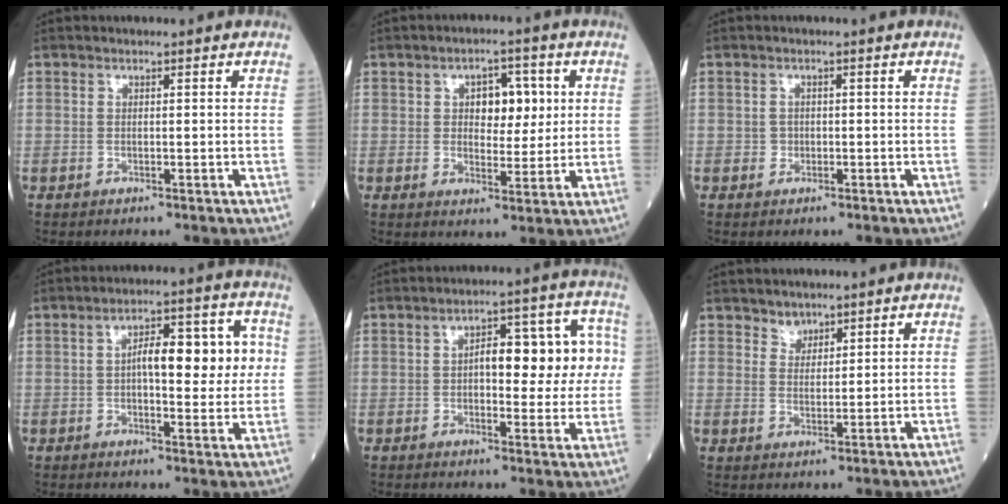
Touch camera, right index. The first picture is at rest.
{"total": 6.2, "force": [1.6, 3.4, 5.0], "torque": [-0.068, 0.010, 0.026]}
{"total": 1.0, "force": [-0.3, 0.9, 0.2], "torque": [-0.002, 0.004, -0.006]}
{"total": 10.4, "force": [1.2, 3.5, 9.7], "torque": [-0.140, 0.028, 0.016]}
{"total": 11.4, "force": [1.1, 4.4, 10.5], "torque": [-0.132, 0.040, 0.017]}
{"total": 2.2, "force": [1.9, 1.1, 0.1], "torque": [0.001, -0.004, 0.031]}